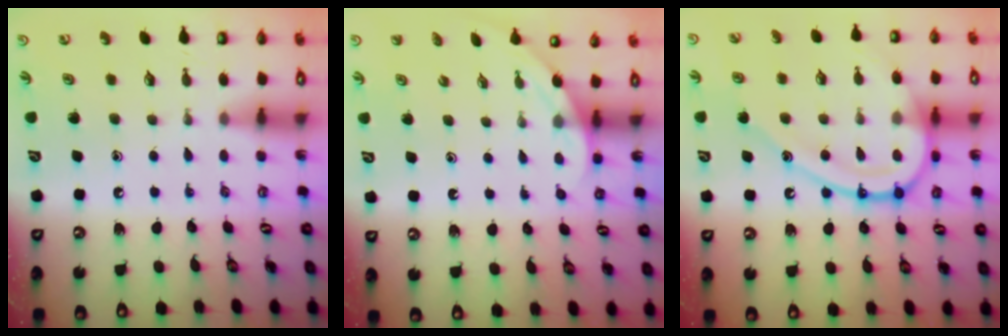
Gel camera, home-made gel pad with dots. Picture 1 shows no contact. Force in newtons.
{"total": 2.2, "press": 2.2, "slide": 0.0}
{"total": 18.1, "press": 18.0, "slide": 1.8}